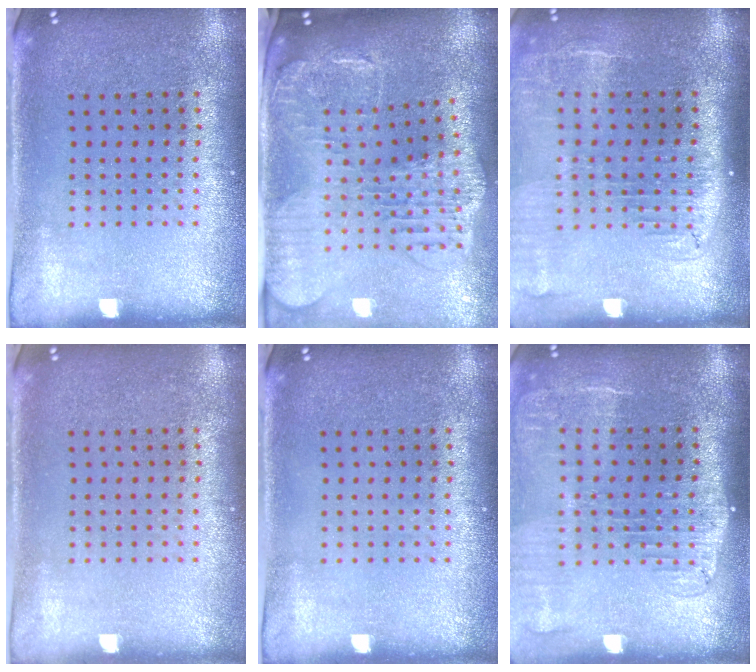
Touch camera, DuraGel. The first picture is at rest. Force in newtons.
{"total": 2.6, "press": 2.3, "slide": 1.4}
{"total": 2.2, "press": 1.8, "slide": 1.3}
{"total": 0.0}
{"total": 0.0}
{"total": 2.2, "press": 1.8, "slide": 1.2}